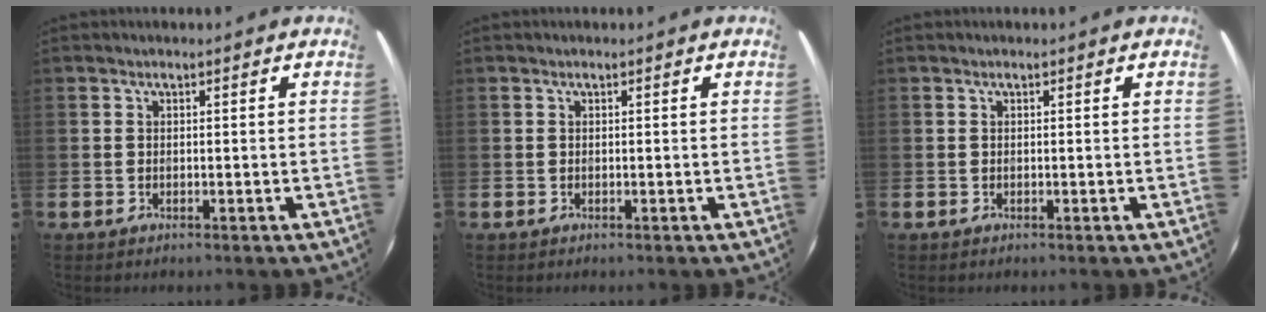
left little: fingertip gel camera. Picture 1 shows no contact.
{"total": 0.0}
{"total": 0.0}